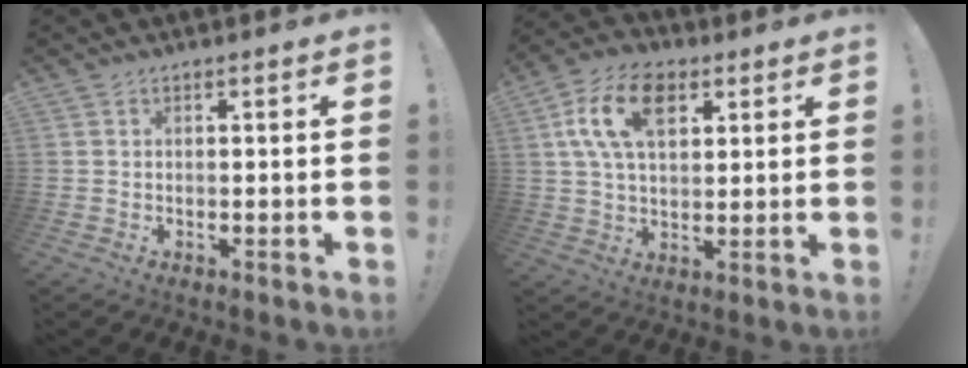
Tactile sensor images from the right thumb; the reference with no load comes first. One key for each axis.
{"total": 14.7, "fx": 5.6, "fy": 9.1, "fz": 10.1, "tx": -0.173, "ty": -0.002, "tz": 0.106}